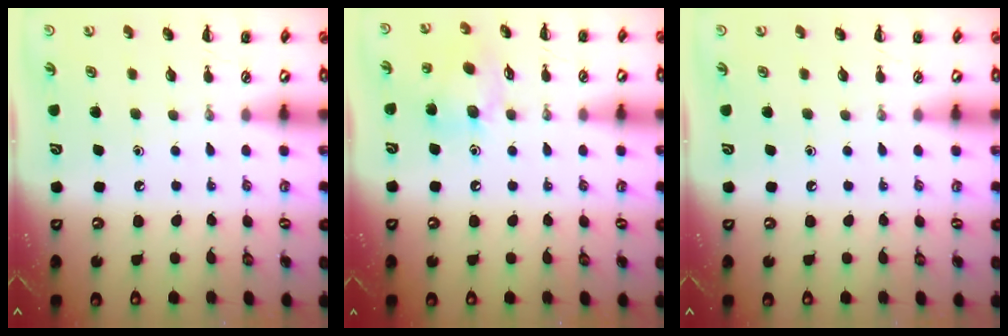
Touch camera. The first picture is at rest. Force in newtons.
{"total": 10.3, "press": 10.2, "slide": 1.2}
{"total": 0.0}